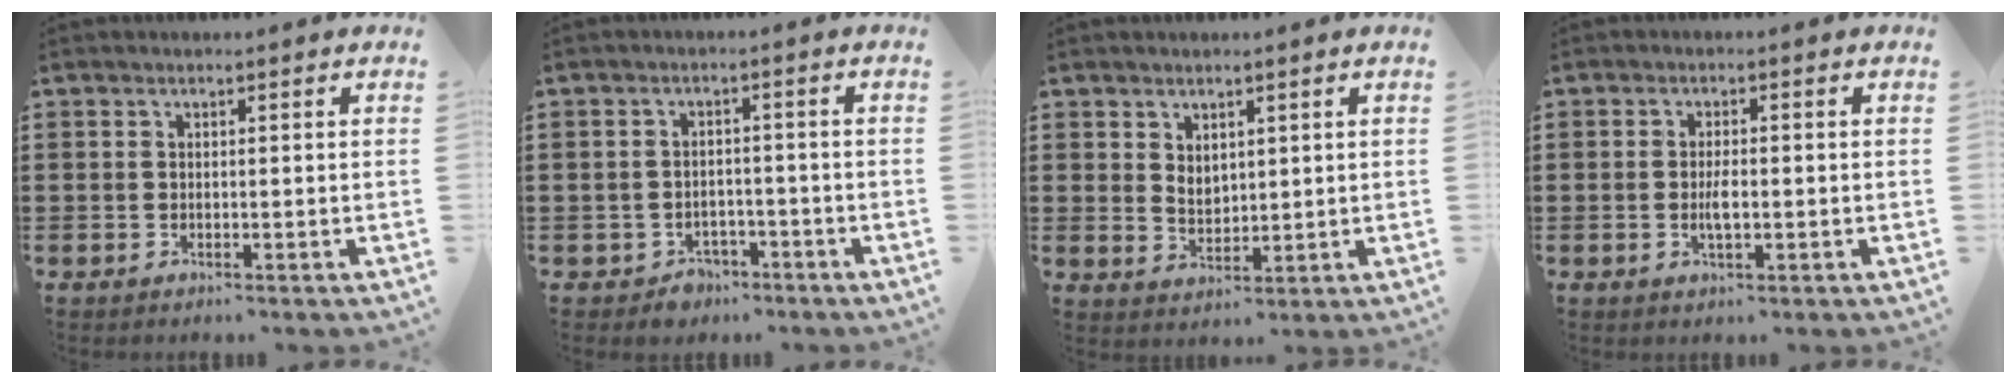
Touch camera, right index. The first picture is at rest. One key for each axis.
{"total": 2.5, "fx": -2.2, "fy": 1.2, "fz": 0.0, "tx": -0.010, "ty": 0.002, "tz": -0.047}
{"total": 2.8, "fx": 1.8, "fy": 1.8, "fz": 1.2, "tx": -0.020, "ty": 0.003, "tz": 0.032}
{"total": 2.8, "fx": -0.5, "fy": 0.9, "fz": 2.6, "tx": -0.056, "ty": -0.002, "tz": -0.011}